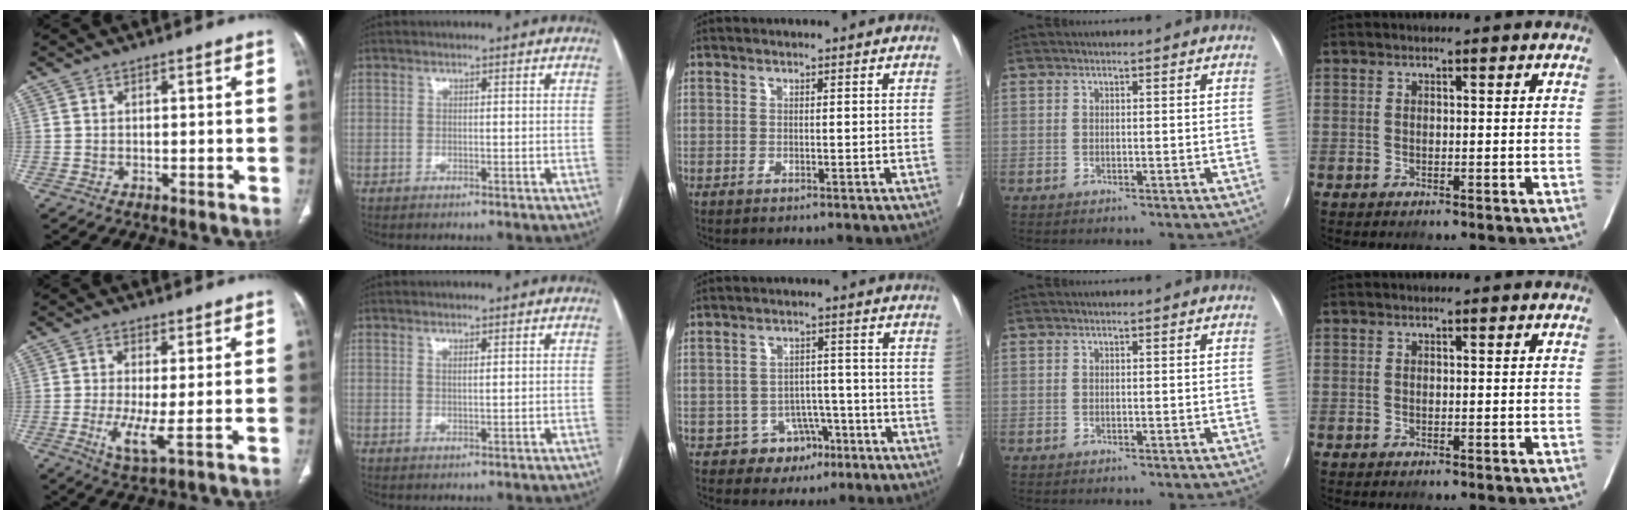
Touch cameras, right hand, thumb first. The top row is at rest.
{"thumb": {"total": 6.1, "force": [-0.3, 1.1, 5.9], "torque": [-0.128, -0.014, -0.009]}, "index": {"total": 1.2, "force": [0.5, 0.3, 1.0], "torque": [-0.020, -0.003, 0.010]}, "middle": {"total": 5.1, "force": [-2.8, 4.2, 0.6], "torque": [0.011, 0.018, -0.035]}}